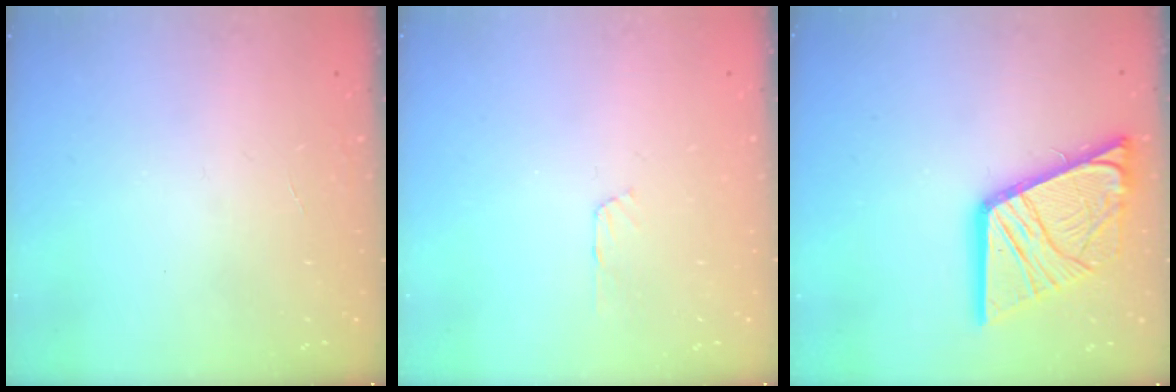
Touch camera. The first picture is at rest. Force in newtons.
{"total": 3.0, "press": 2.9, "slide": 0.4}
{"total": 21.7, "press": 21.6, "slide": 2.4}